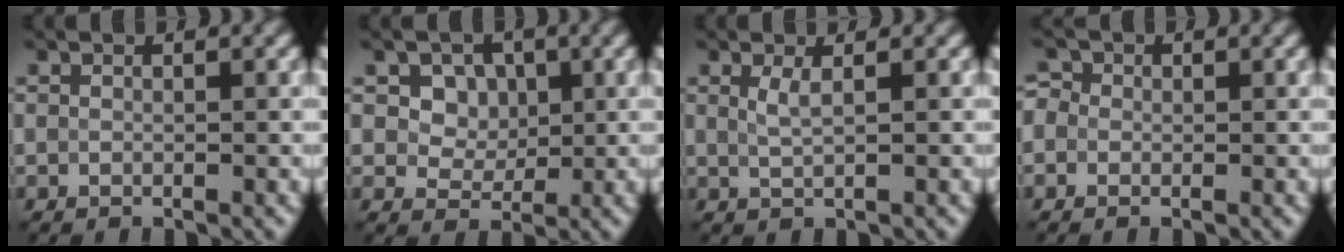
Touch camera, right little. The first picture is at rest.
{"total": 4.1, "force": [1.4, 3.3, 2.0], "torque": [-0.042, -0.008, 0.026]}
{"total": 1.5, "force": [0.5, 0.4, 1.3], "torque": [-0.027, -0.001, 0.011]}
{"total": 2.1, "force": [0.6, 1.8, 0.9], "torque": [-0.001, 0.013, -0.015]}